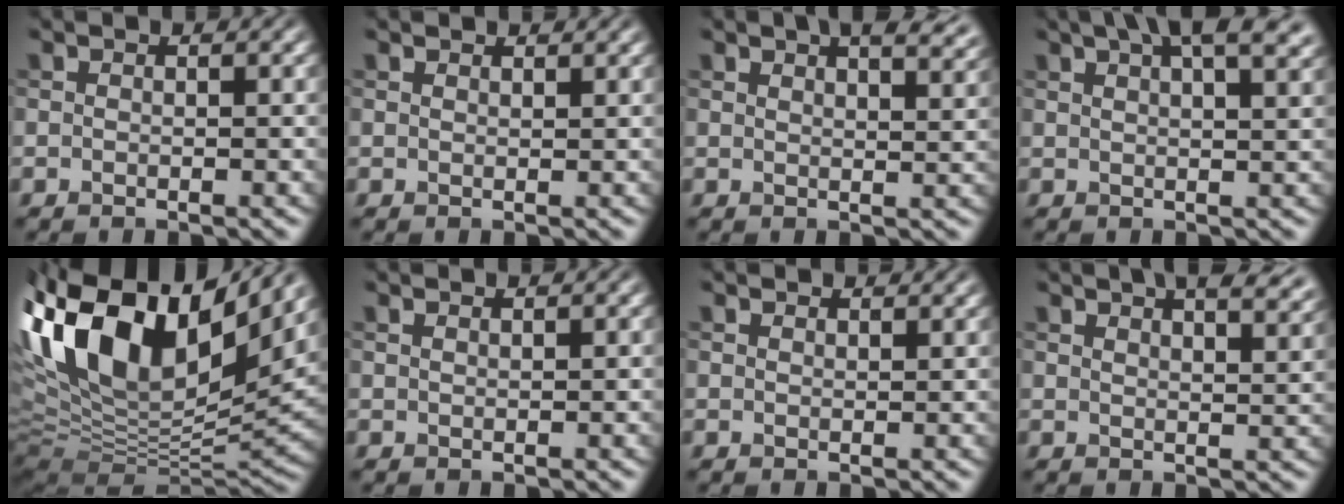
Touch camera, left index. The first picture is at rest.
{"total": 1.1, "force": [1.0, 0.2, 0.2], "torque": [-0.003, -0.001, 0.016]}
{"total": 7.1, "force": [4.8, 2.9, 4.3], "torque": [-0.025, 0.021, 0.049]}
{"total": 8.8, "force": [5.5, 3.3, 6.1], "torque": [-0.057, 0.033, 0.052]}
{"total": 17.0, "force": [6.6, 8.5, 13.2], "torque": [-0.261, 0.028, 0.109]}
{"total": 0.7, "force": [0.6, 0.1, 0.3], "torque": [-0.001, 0.002, 0.012]}
{"total": 1.4, "force": [1.3, 0.2, 0.2], "torque": [-0.005, 0.000, 0.019]}
{"total": 8.4, "force": [5.7, 3.4, 5.1], "torque": [-0.025, 0.032, 0.049]}